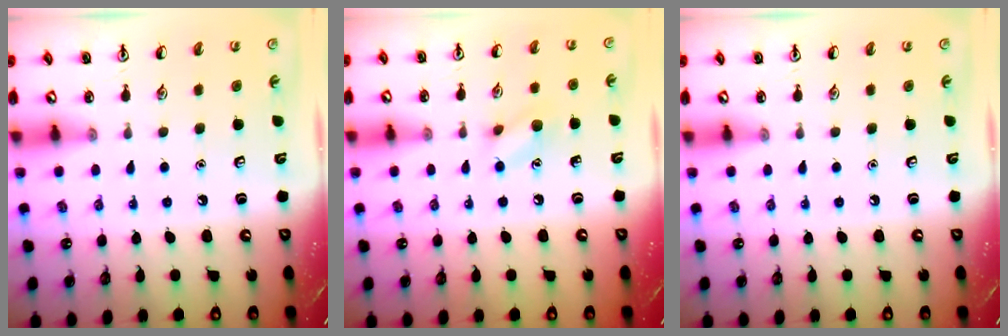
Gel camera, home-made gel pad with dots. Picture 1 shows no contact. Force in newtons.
{"total": 7.5, "press": 7.3, "slide": 1.3}
{"total": 0.0}